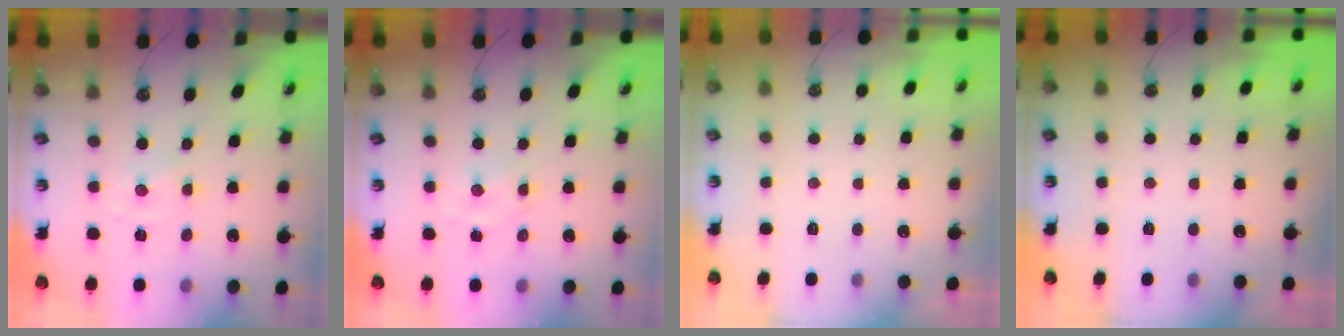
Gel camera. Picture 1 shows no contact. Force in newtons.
{"total": 1.3, "press": 1.3, "slide": 0.2}
{"total": 0.0}
{"total": 0.0}